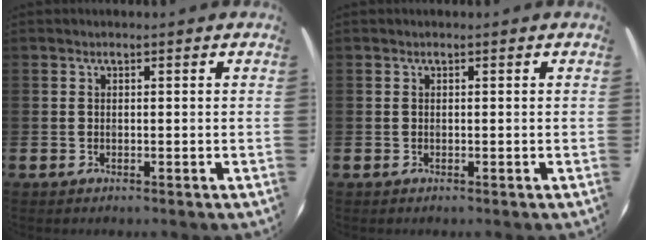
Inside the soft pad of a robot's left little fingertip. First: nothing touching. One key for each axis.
{"total": 0.0}